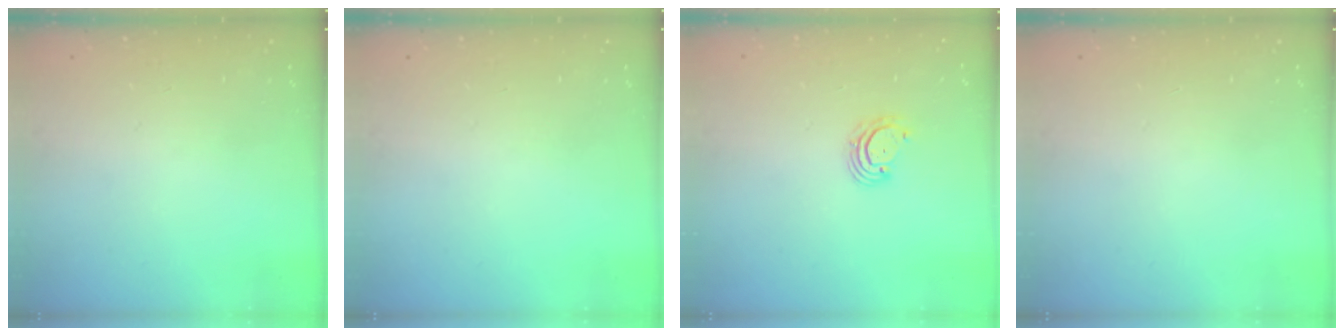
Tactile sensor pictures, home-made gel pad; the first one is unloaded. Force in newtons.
{"total": 0.0}
{"total": 2.9, "press": 2.9, "slide": 0.1}
{"total": 0.0}